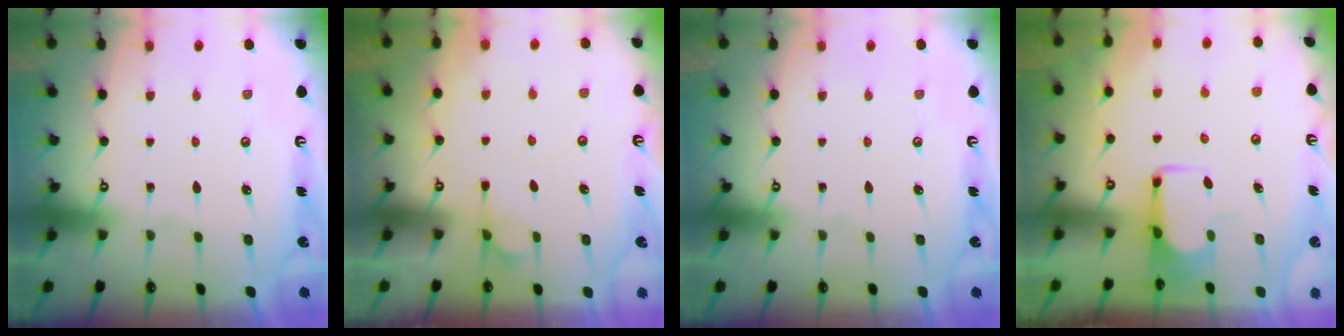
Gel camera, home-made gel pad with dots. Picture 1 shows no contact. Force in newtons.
{"total": 3.2, "press": 3.0, "slide": 1.3}
{"total": 0.0}
{"total": 3.6, "press": 3.6, "slide": 0.2}